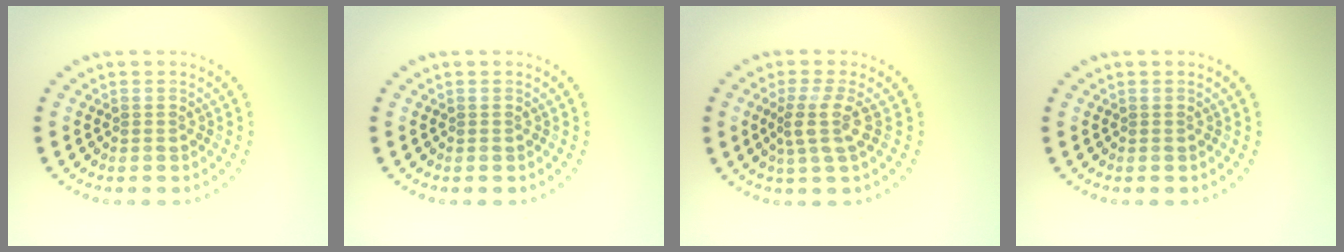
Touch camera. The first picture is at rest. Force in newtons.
{"total": 0.0}
{"total": 2.7, "press": 2.0, "slide": 1.8}
{"total": 0.0}